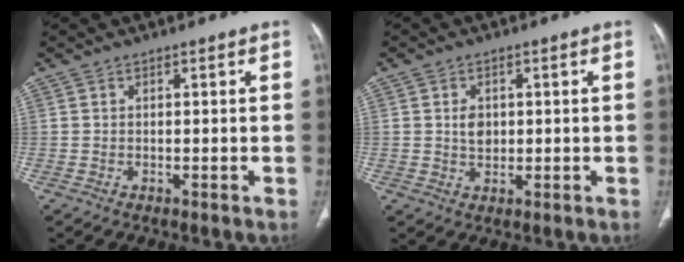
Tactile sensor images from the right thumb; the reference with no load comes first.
{"total": 3.2, "force": [0.5, 2.4, 2.1], "torque": [-0.023, -0.002, 0.010]}